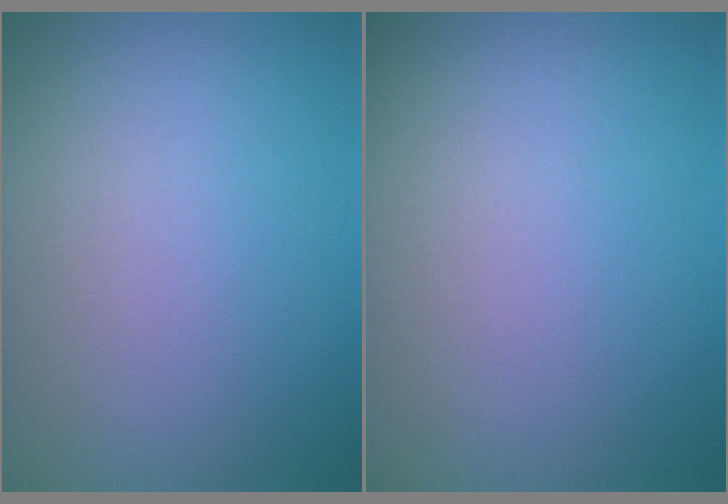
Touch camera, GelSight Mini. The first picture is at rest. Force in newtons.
{"total": 0.0}